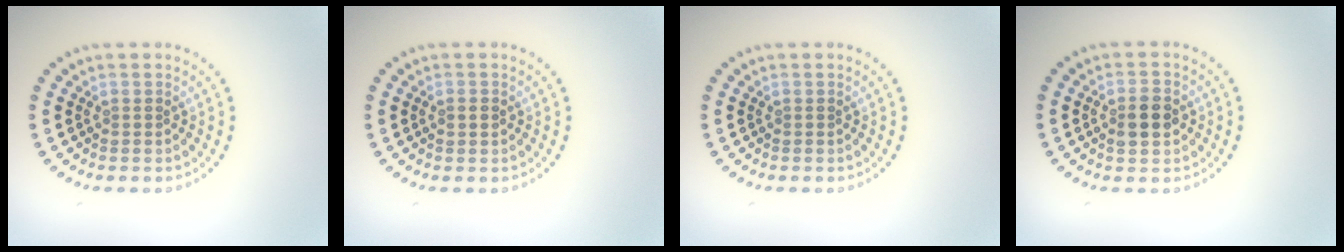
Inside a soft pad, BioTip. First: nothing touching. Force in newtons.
{"total": 1.4, "press": 1.4, "slide": 0.1}
{"total": 0.0}
{"total": 2.9, "press": 2.9, "slide": 0.1}